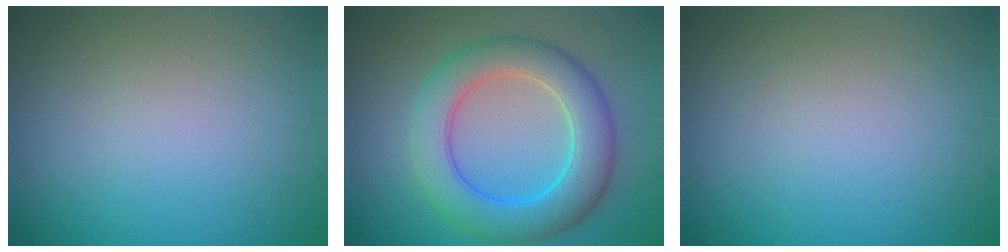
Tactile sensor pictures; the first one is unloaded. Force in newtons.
{"total": 6.8, "press": 6.8, "slide": 0.1}
{"total": 0.0}